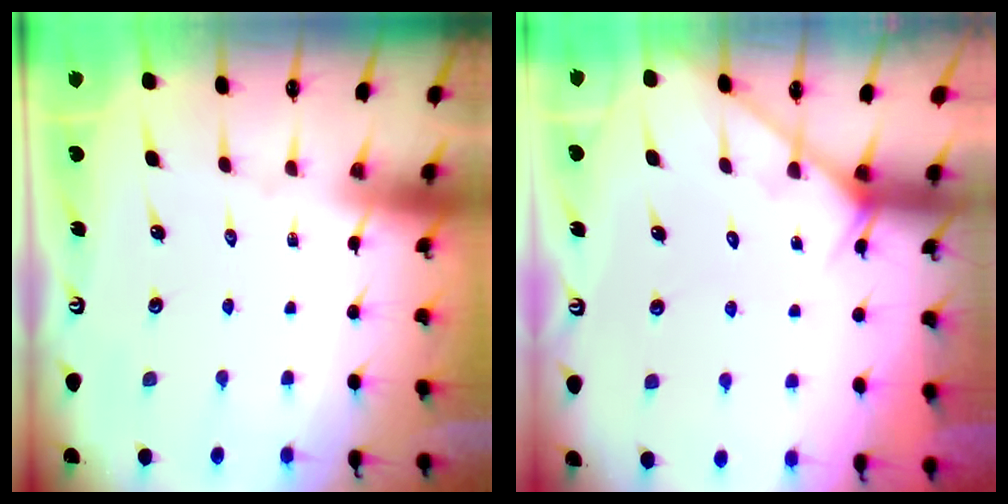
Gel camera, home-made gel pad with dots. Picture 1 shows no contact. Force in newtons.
{"total": 6.5, "press": 6.5, "slide": 0.6}